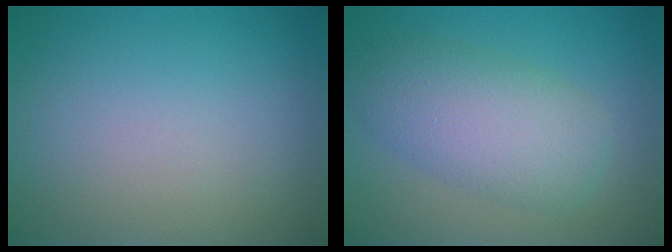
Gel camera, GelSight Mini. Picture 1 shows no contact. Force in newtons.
{"total": 5.8, "press": 5.8, "slide": 0.3}